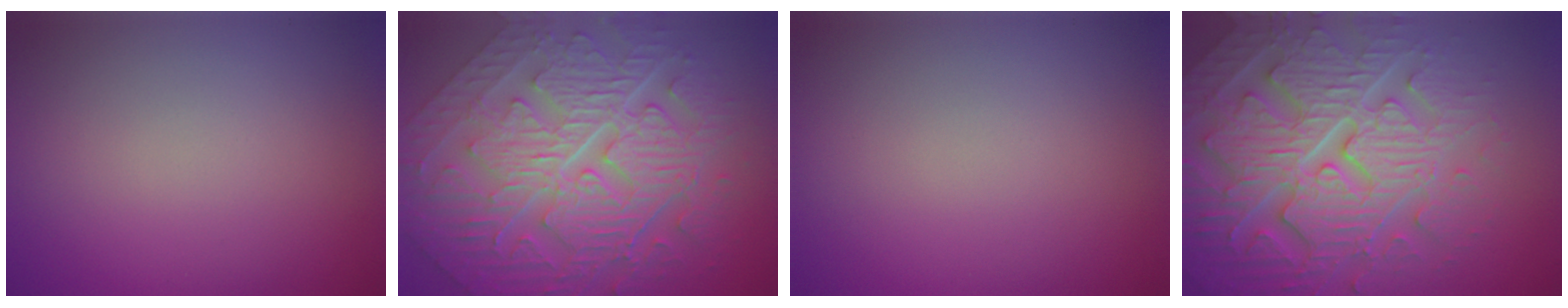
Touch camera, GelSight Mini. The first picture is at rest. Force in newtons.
{"total": 11.4, "press": 7.9, "slide": 8.3}
{"total": 0.0}
{"total": 8.1, "press": 7.9, "slide": 1.9}